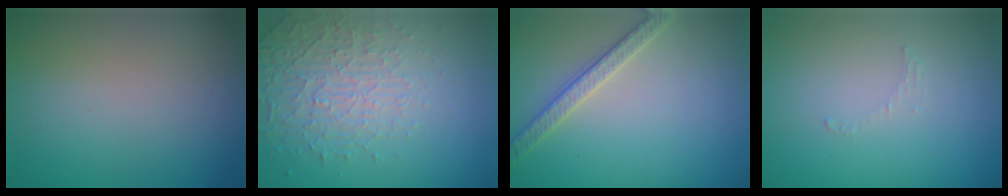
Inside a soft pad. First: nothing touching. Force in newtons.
{"total": 4.6, "press": 3.2, "slide": 3.3}
{"total": 2.7, "press": 2.7, "slide": 0.1}
{"total": 0.7, "press": 0.7, "slide": 0.1}